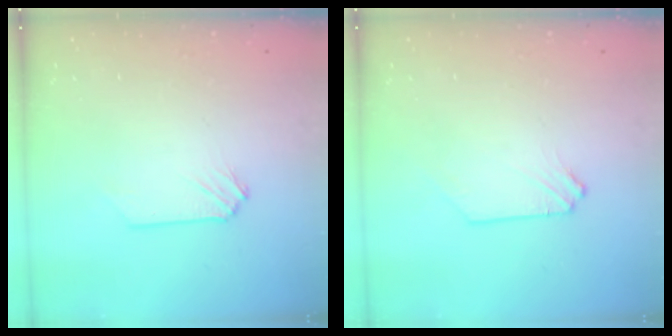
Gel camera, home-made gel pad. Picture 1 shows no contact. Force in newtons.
{"total": 0.0}